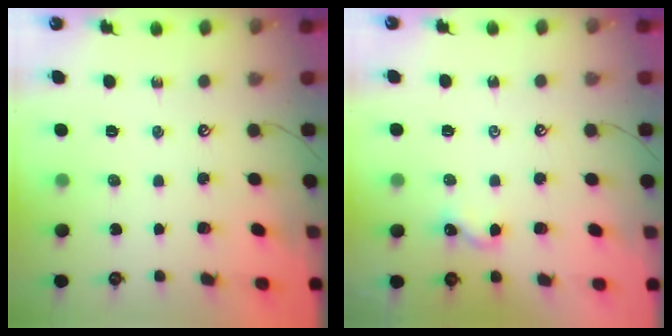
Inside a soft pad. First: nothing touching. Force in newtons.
{"total": 3.7, "press": 3.6, "slide": 0.7}